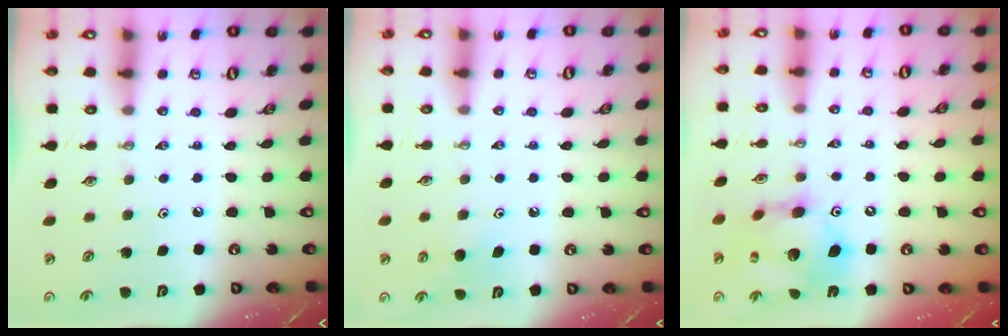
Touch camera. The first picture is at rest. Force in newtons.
{"total": 6.7, "press": 6.7, "slide": 0.5}
{"total": 14.8, "press": 14.7, "slide": 1.6}